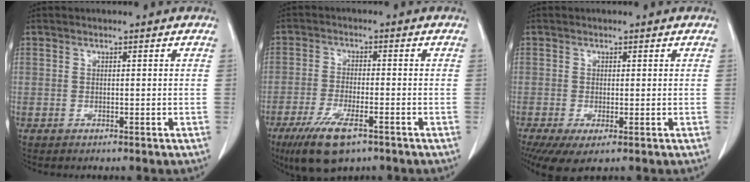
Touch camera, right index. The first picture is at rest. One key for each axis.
{"total": 9.0, "fx": -5.5, "fy": 2.5, "fz": 6.6, "tx": -0.126, "ty": -0.018, "tz": -0.092}
{"total": 4.3, "fx": -2.0, "fy": 1.4, "fz": 3.6, "tx": -0.061, "ty": -0.014, "tz": -0.030}